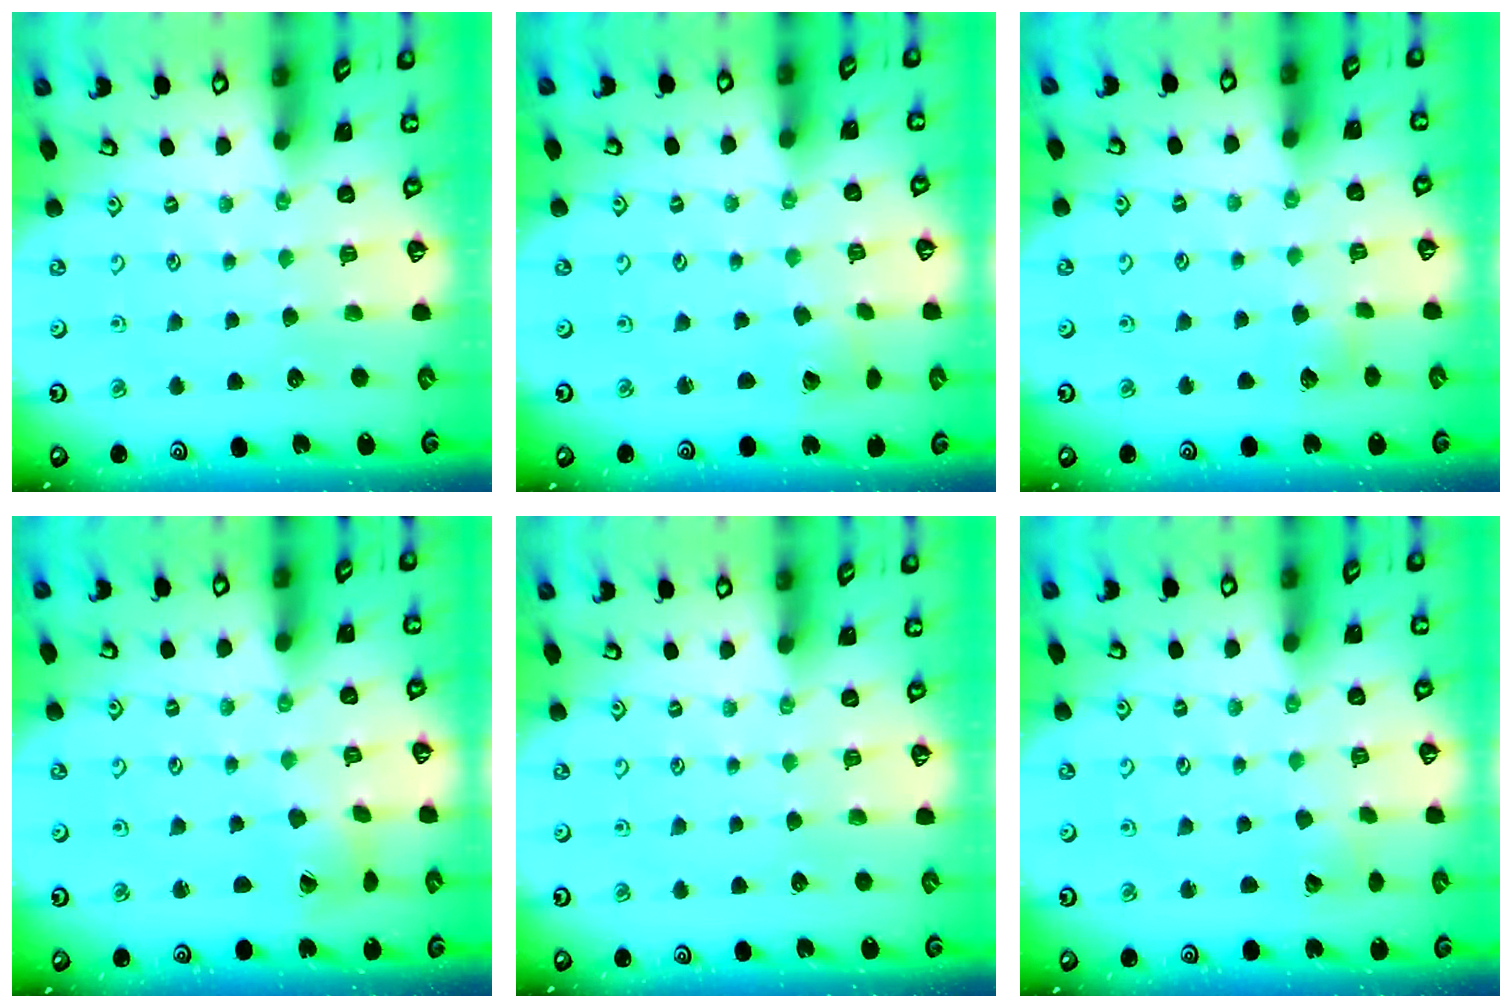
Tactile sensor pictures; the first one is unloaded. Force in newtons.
{"total": 2.7, "press": 2.7, "slide": 0.2}
{"total": 3.1, "press": 3.0, "slide": 0.5}
{"total": 2.0, "press": 2.0, "slide": 0.4}
{"total": 0.0}
{"total": 2.8, "press": 2.8, "slide": 0.4}